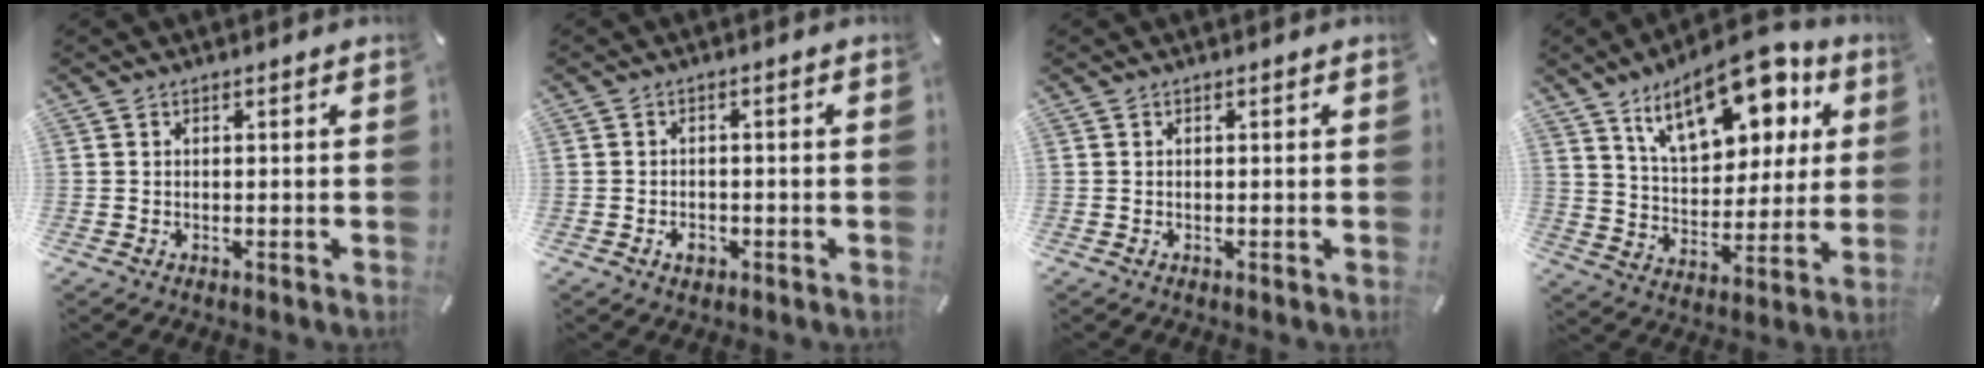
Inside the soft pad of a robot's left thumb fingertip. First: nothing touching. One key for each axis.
{"total": 2.9, "fx": -1.4, "fy": 1.8, "fz": 1.7, "tx": -0.030, "ty": 0.007, "tz": -0.025}
{"total": 0.0}
{"total": 20.0, "fx": 11.7, "fy": 10.3, "fz": 12.5, "tx": -0.198, "ty": -0.050, "tz": 0.201}